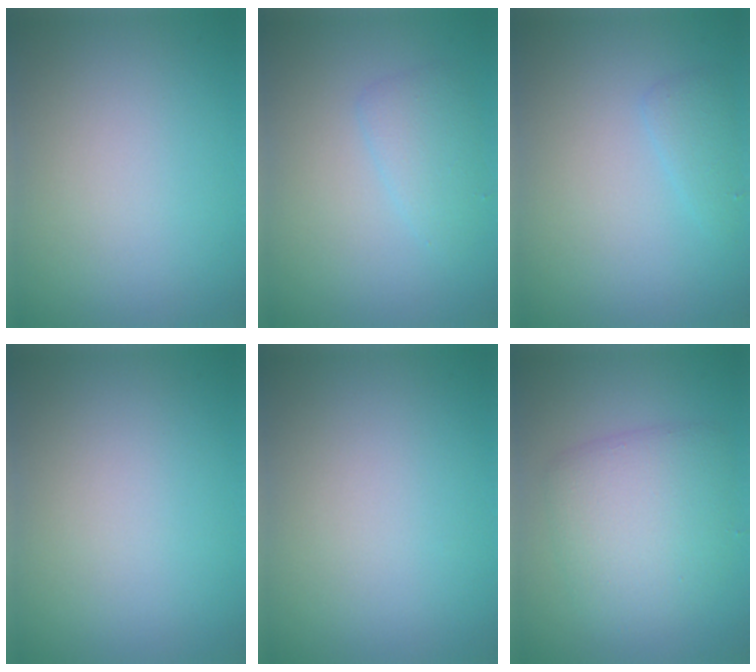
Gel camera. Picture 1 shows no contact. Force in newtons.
{"total": 2.1, "press": 2.1, "slide": 0.1}
{"total": 1.4, "press": 1.4, "slide": 0.1}
{"total": 0.0}
{"total": 0.0}
{"total": 5.2, "press": 5.2, "slide": 0.2}